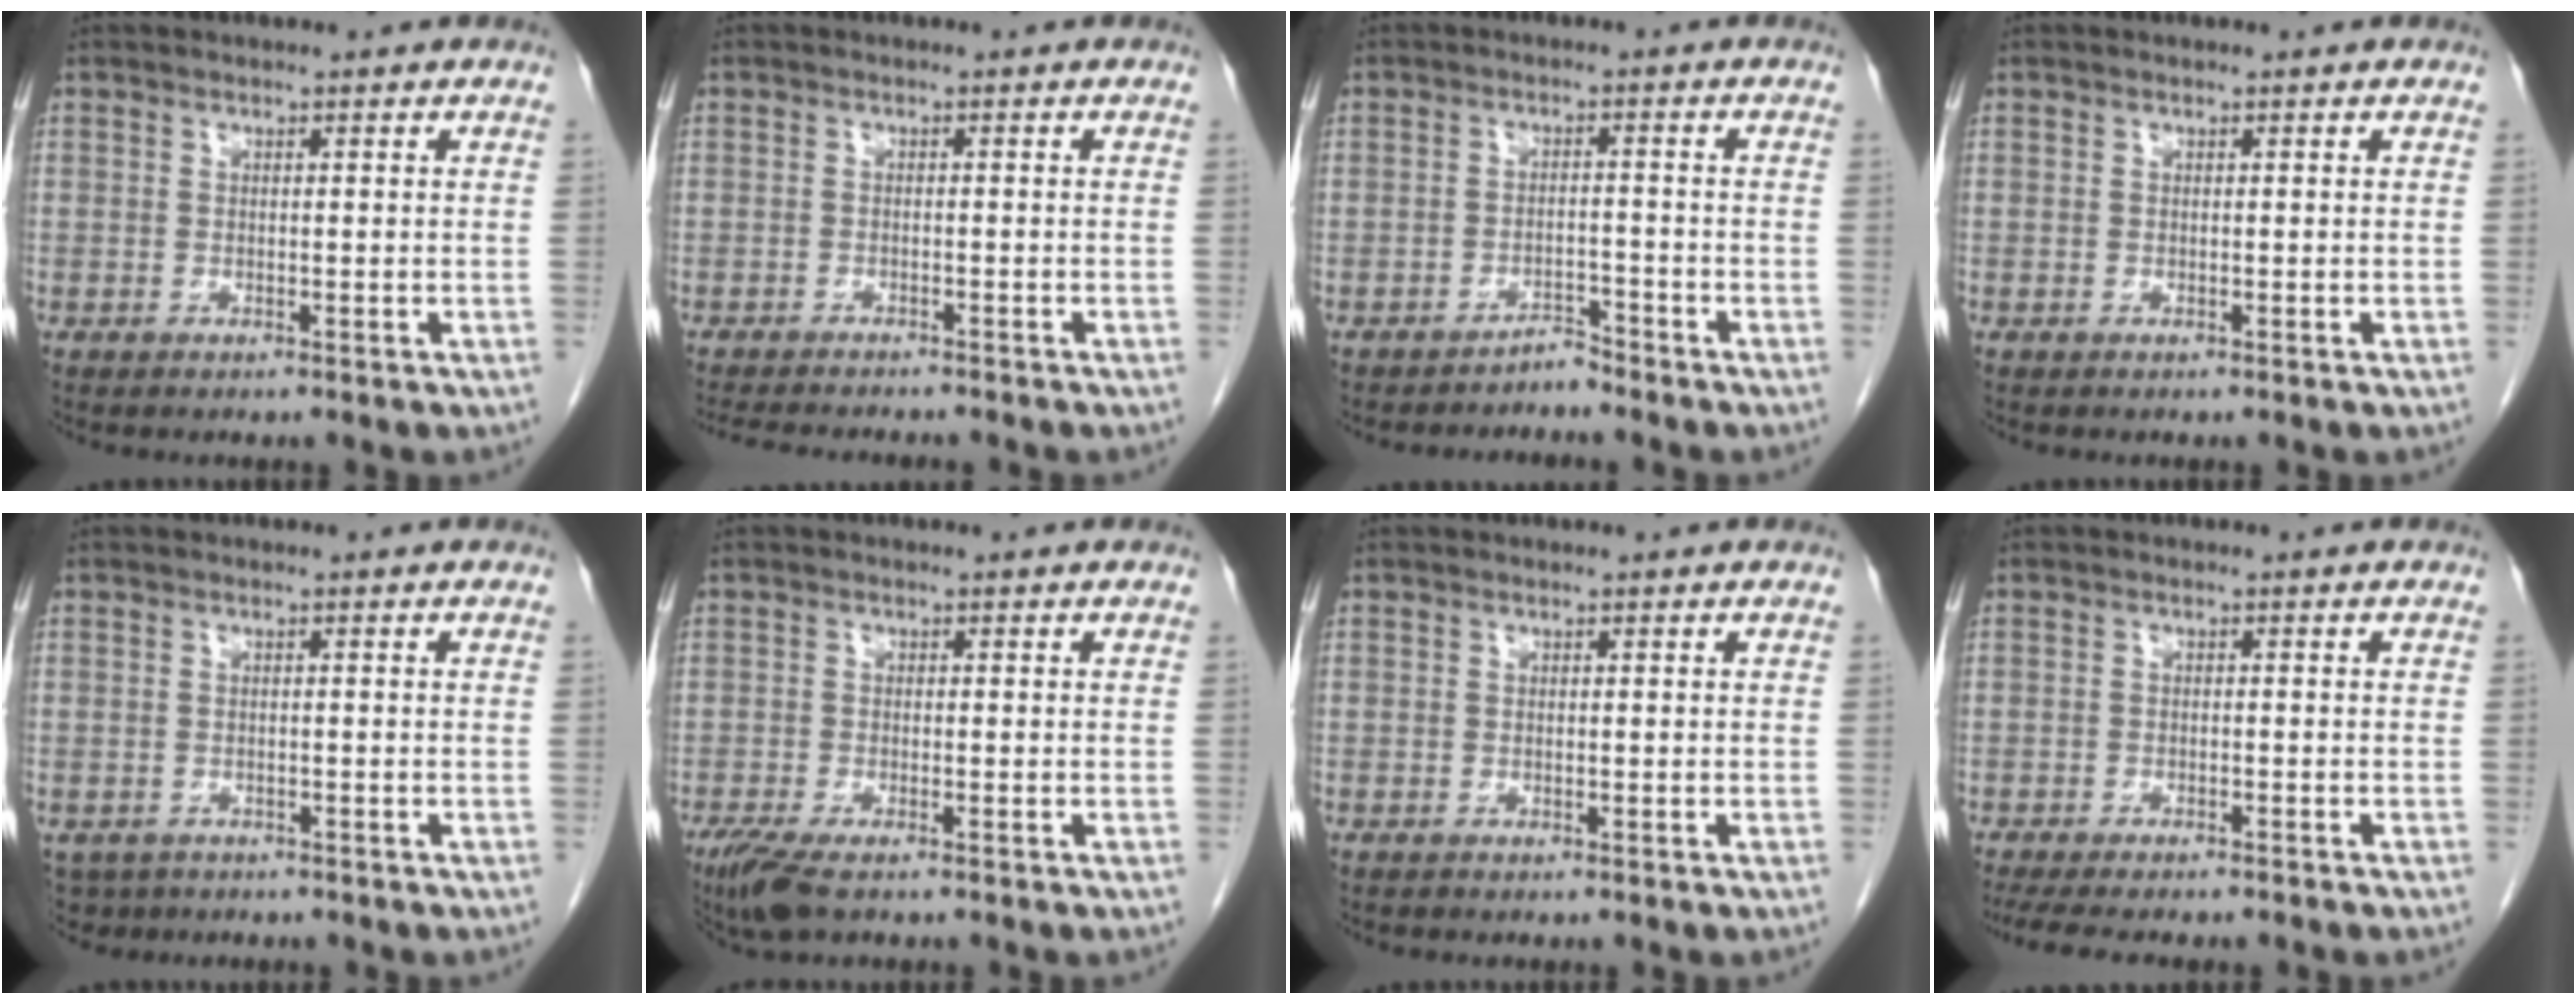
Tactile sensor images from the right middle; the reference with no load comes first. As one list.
[{"total": 9.0, "force": [-8.2, 1.3, 3.6], "torque": [-0.048, -0.013, -0.113]}, {"total": 2.1, "force": [-2.1, 0.3, 0.0], "torque": [0.007, -0.003, -0.034]}, {"total": 0.0}, {"total": 4.4, "force": [-3.1, 3.0, 0.7], "torque": [-0.009, 0.000, -0.047]}, {"total": 4.7, "force": [-3.4, 1.0, 3.1], "torque": [-0.064, -0.014, -0.059]}, {"total": 0.0}, {"total": 11.2, "force": [-9.5, 2.5, 5.4], "torque": [-0.077, -0.011, -0.128]}]